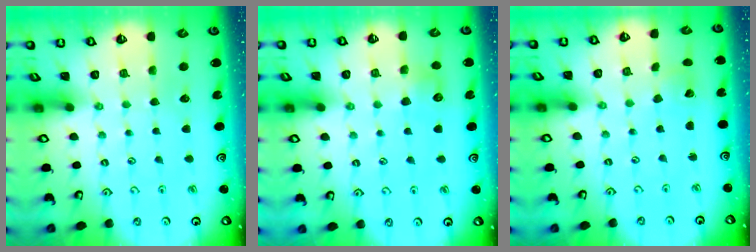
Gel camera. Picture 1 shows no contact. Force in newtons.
{"total": 6.2, "press": 6.2, "slide": 0.9}
{"total": 2.8, "press": 2.8, "slide": 0.0}